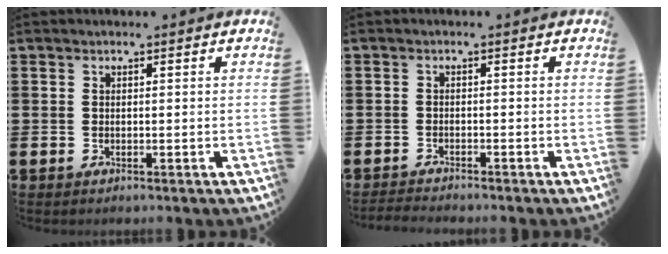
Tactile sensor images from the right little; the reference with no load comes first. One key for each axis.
{"total": 1.2, "fx": -1.2, "fy": 0.0, "fz": 0.1, "tx": -0.004, "ty": 0.000, "tz": -0.024}